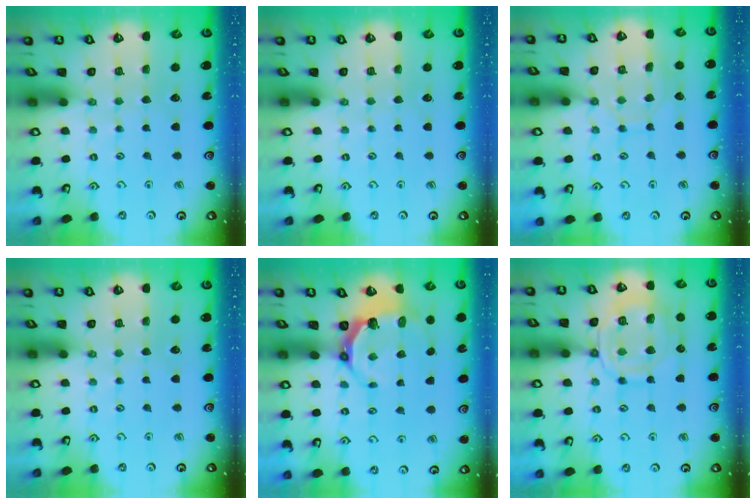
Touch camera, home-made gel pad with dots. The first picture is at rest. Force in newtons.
{"total": 0.0}
{"total": 9.4, "press": 9.4, "slide": 0.7}
{"total": 0.0}
{"total": 5.2, "press": 3.8, "slide": 3.5}
{"total": 12.9, "press": 12.8, "slide": 1.3}